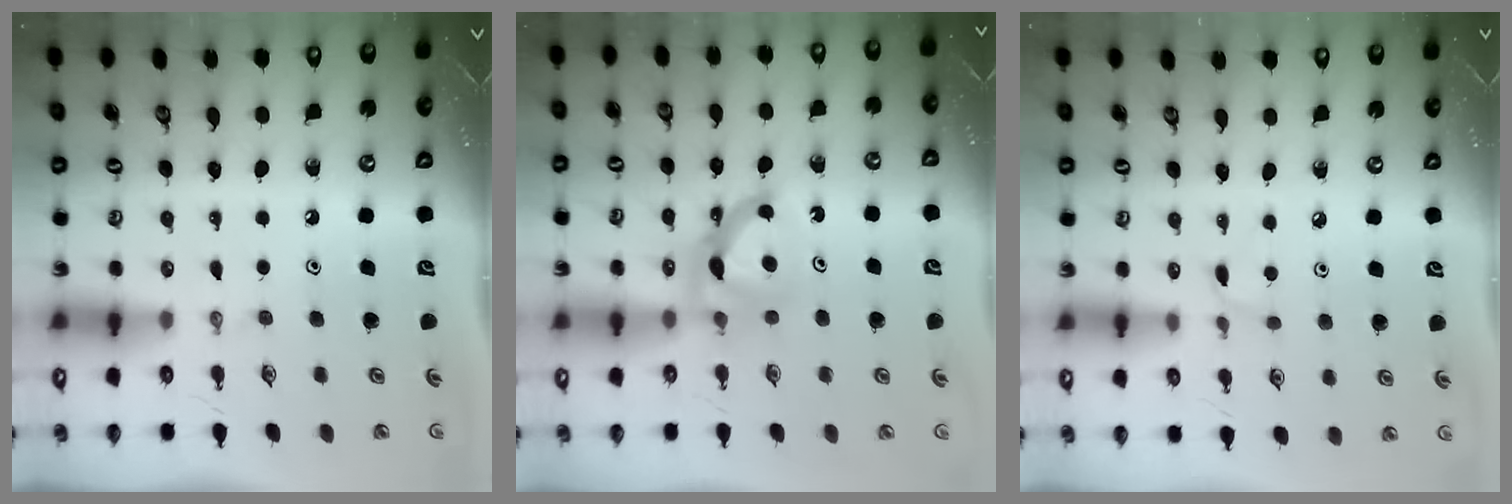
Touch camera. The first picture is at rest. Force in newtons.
{"total": 7.9, "press": 7.8, "slide": 0.5}
{"total": 2.8, "press": 2.7, "slide": 0.5}